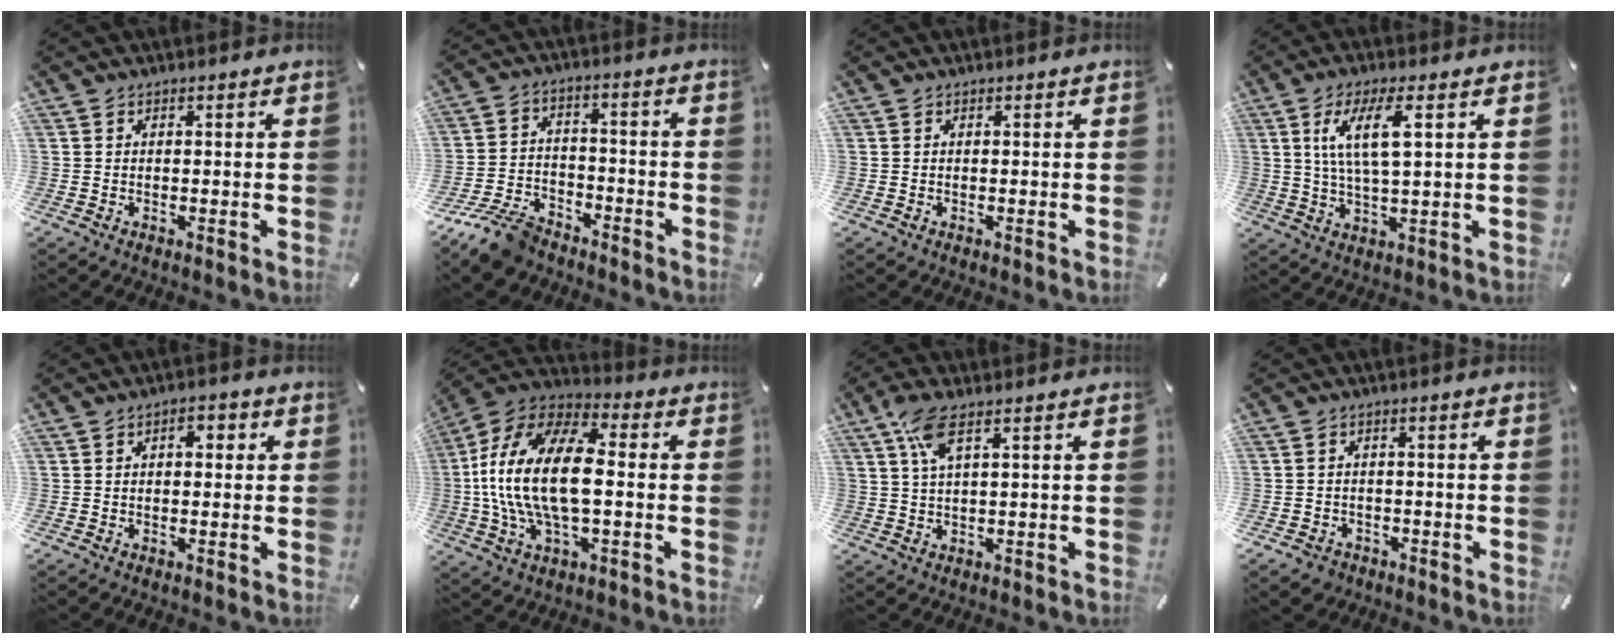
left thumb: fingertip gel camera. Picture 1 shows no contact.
{"total": 10.3, "force": [-8.3, 4.6, 4.2], "torque": [-0.081, 0.042, -0.157]}
{"total": 0.0}
{"total": 10.8, "force": [3.5, 2.9, 9.8], "torque": [-0.200, 0.000, 0.053]}
{"total": 3.4, "force": [0.3, 2.1, 2.6], "torque": [-0.029, 0.002, -0.003]}
{"total": 20.5, "force": [-1.1, 10.4, 17.7], "torque": [-0.374, 0.000, -0.018]}
{"total": 6.6, "force": [3.0, 1.8, 5.6], "torque": [-0.117, 0.004, 0.053]}
{"total": 3.1, "force": [-2.0, 2.3, 0.7], "torque": [-0.010, 0.011, -0.040]}